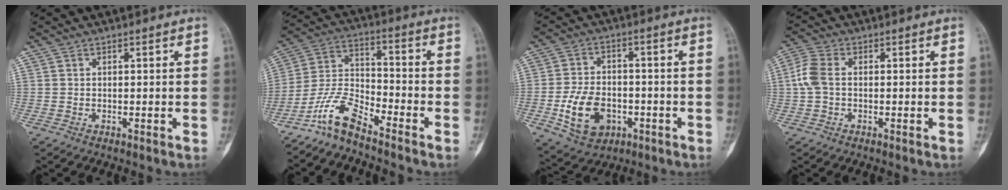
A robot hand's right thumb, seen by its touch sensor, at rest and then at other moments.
{"total": 8.4, "force": [-7.1, 2.0, 4.1], "torque": [-0.090, 0.065, -0.150]}
{"total": 11.5, "force": [-3.4, 8.0, 7.5], "torque": [-0.118, 0.015, -0.050]}
{"total": 4.9, "force": [0.0, 3.2, 3.7], "torque": [-0.097, 0.014, -0.006]}